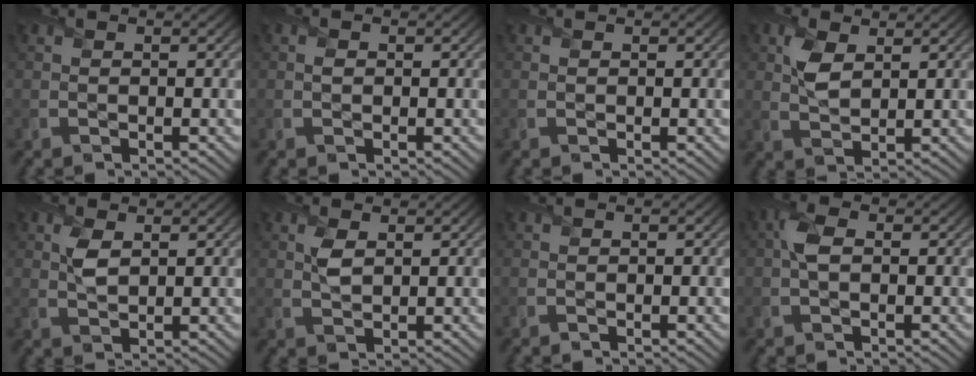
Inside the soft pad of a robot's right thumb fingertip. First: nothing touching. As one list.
[{"total": 0.8, "force": [0.0, 0.7, 0.3], "torque": [-0.006, -0.004, -0.002]}, {"total": 0.0}, {"total": 4.0, "force": [1.7, 2.3, 2.8], "torque": [-0.068, 0.003, 0.032]}, {"total": 2.8, "force": [1.1, 1.5, 2.1], "torque": [-0.053, 0.001, 0.024]}, {"total": 2.5, "force": [1.0, 1.3, 1.8], "torque": [-0.046, 0.001, 0.021]}, {"total": 0.0}, {"total": 3.1, "force": [0.3, 1.8, 2.5], "torque": [-0.062, 0.006, 0.000]}]